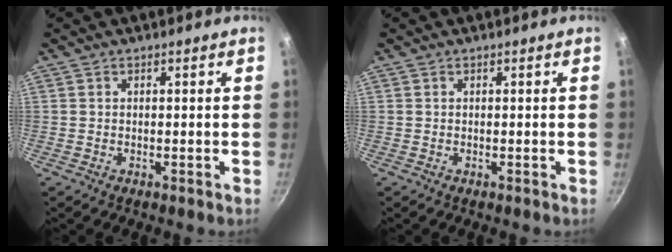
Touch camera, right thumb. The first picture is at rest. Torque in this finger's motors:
{"motor_torque": [0.00, 0.00, -0.01, 0.00, 0.01]}